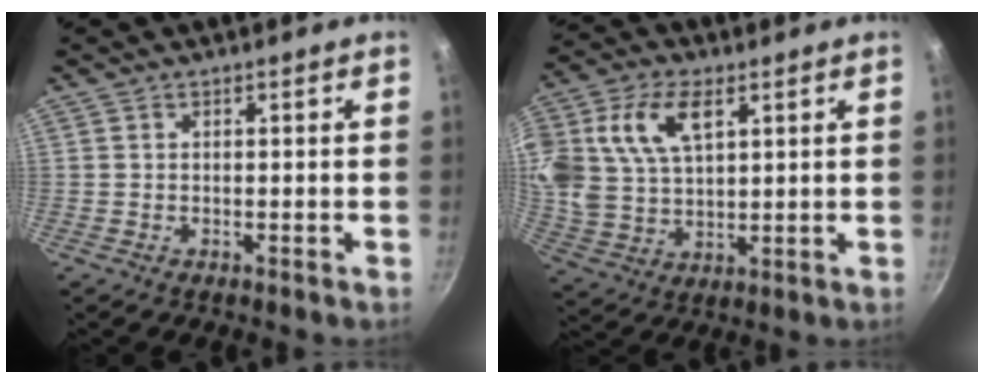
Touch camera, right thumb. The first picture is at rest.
{"total": 16.2, "force": [5.8, 10.0, 11.3], "torque": [-0.225, -0.002, 0.115]}